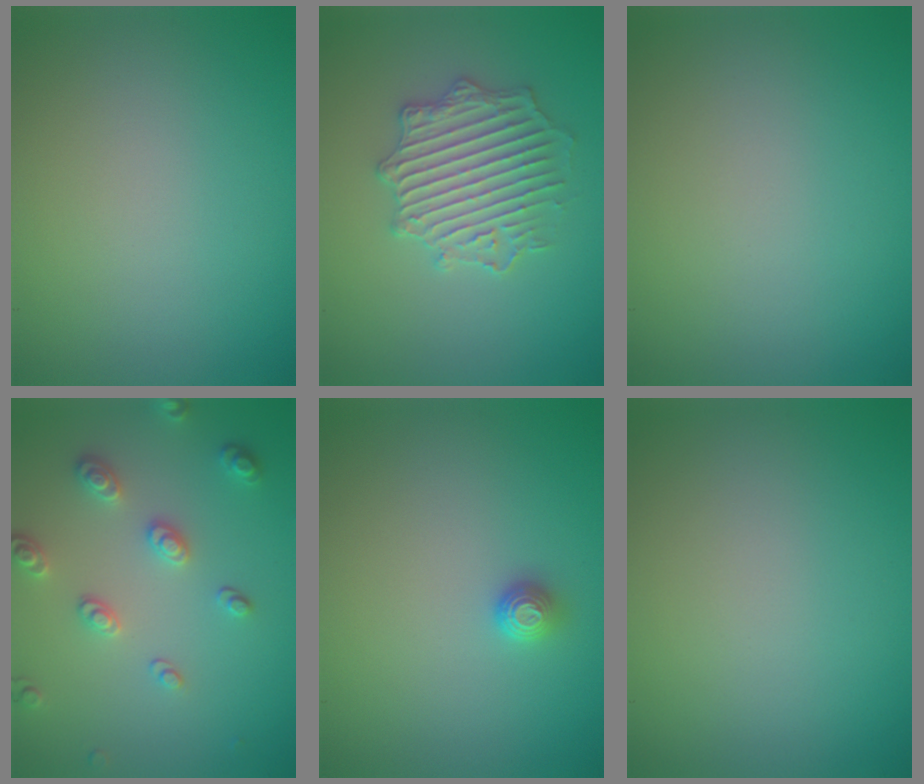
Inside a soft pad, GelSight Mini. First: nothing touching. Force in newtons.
{"total": 4.0, "press": 4.0, "slide": 0.3}
{"total": 0.0}
{"total": 2.9, "press": 2.7, "slide": 1.0}
{"total": 1.1, "press": 1.0, "slide": 0.4}
{"total": 0.0}